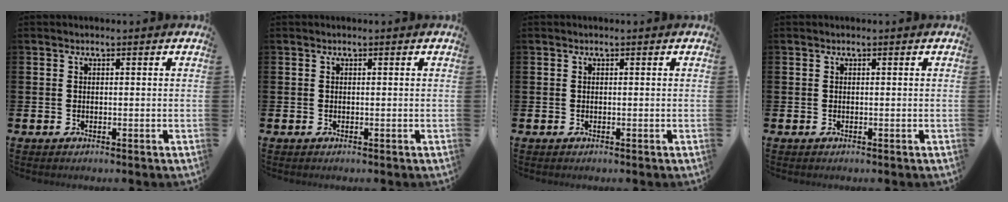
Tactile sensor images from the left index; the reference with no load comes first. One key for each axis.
{"total": 0.0}
{"total": 0.0}
{"total": 0.0}